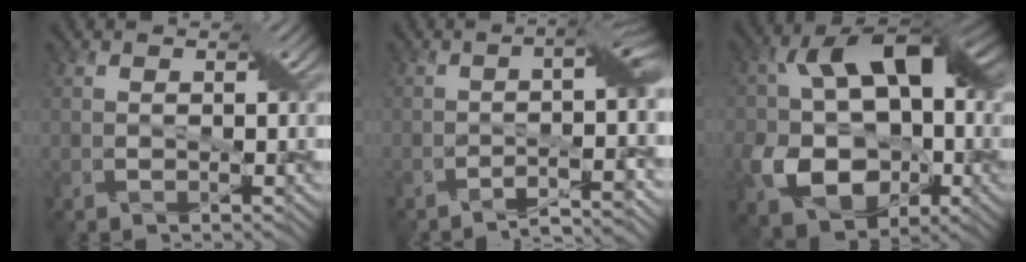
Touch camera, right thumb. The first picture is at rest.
{"total": 9.7, "force": [-4.3, 1.7, 8.5], "torque": [-0.105, 0.009, -0.071]}
{"total": 14.7, "force": [-1.6, 10.4, 10.3], "torque": [-0.181, -0.014, -0.031]}